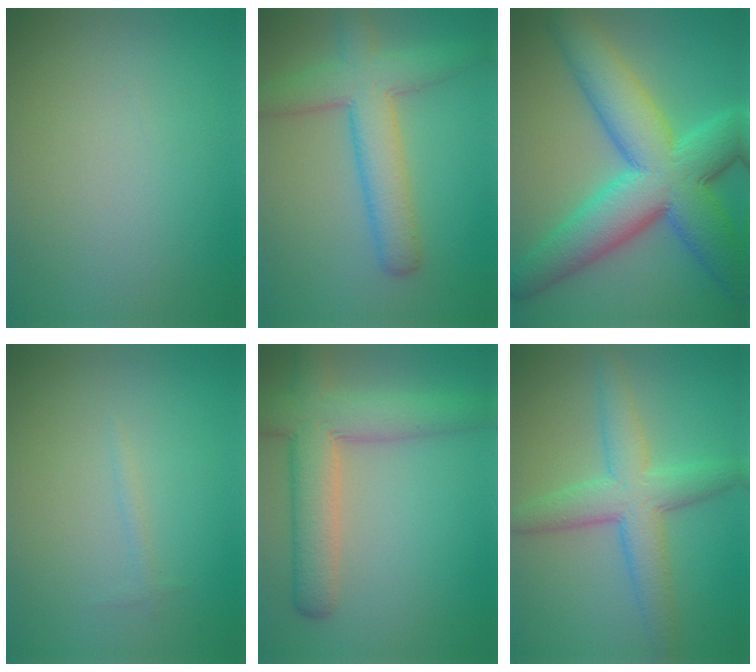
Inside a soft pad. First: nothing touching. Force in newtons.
{"total": 6.1, "press": 6.1, "slide": 0.2}
{"total": 12.3, "press": 12.3, "slide": 0.3}
{"total": 0.6, "press": 0.6, "slide": 0.0}
{"total": 7.0, "press": 7.0, "slide": 0.4}
{"total": 4.5, "press": 4.5, "slide": 0.2}